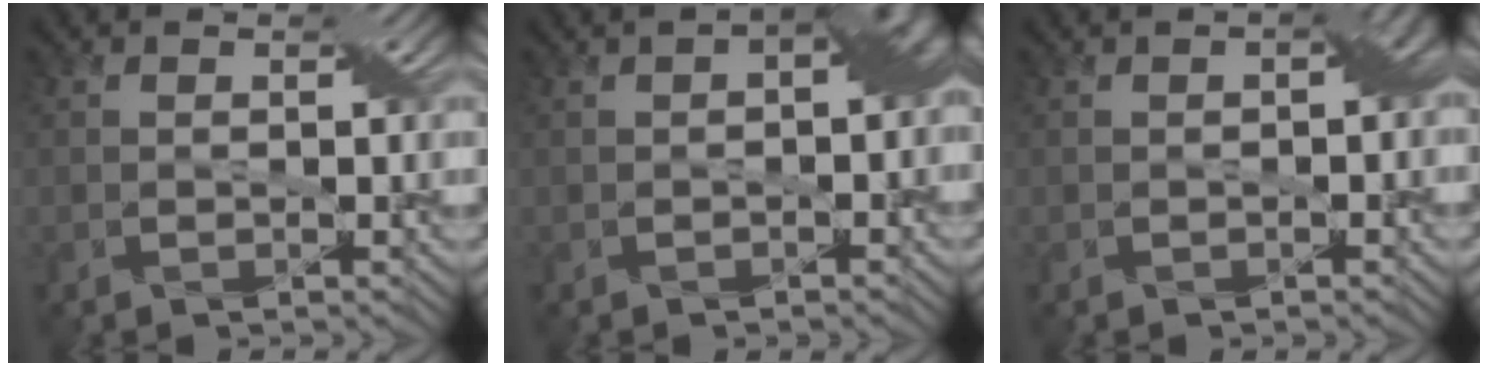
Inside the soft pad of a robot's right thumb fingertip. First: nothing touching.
{"total": 5.8, "force": [0.4, 3.0, 5.0], "torque": [-0.052, 0.009, 0.005]}
{"total": 2.8, "force": [-0.2, 1.5, 2.4], "torque": [-0.030, 0.002, -0.004]}